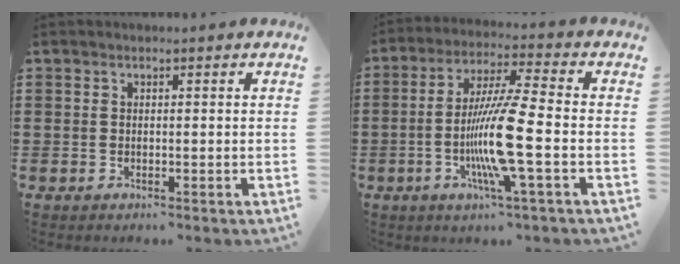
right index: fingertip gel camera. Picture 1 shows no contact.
{"total": 11.8, "force": [-3.1, 0.3, 11.4], "torque": [-0.228, -0.015, -0.065]}